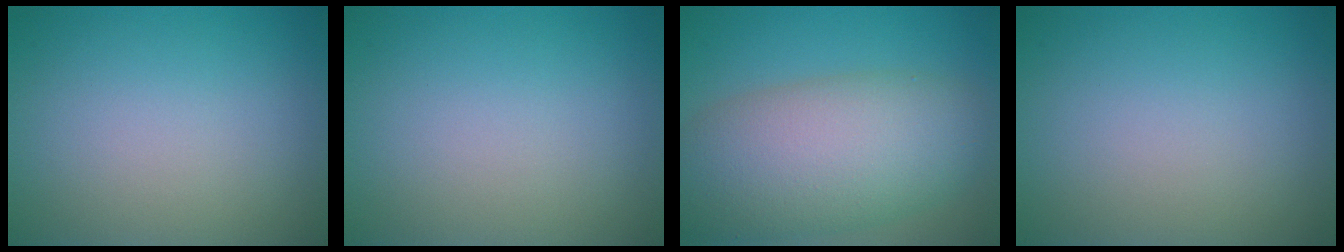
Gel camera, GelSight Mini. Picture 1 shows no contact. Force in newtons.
{"total": 0.0}
{"total": 10.0, "press": 10.0, "slide": 0.3}
{"total": 0.0}